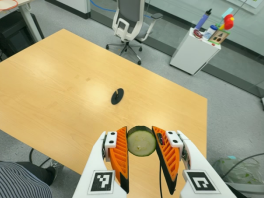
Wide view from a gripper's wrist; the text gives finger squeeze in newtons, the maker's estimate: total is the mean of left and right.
{"total": 9.3, "left": 9.0, "right": 9.6}